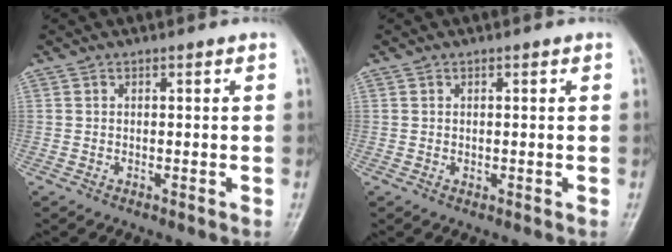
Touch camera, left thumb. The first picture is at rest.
{"total": 0.8, "force": [0.2, 0.6, 0.4], "torque": [-0.003, 0.000, 0.002]}